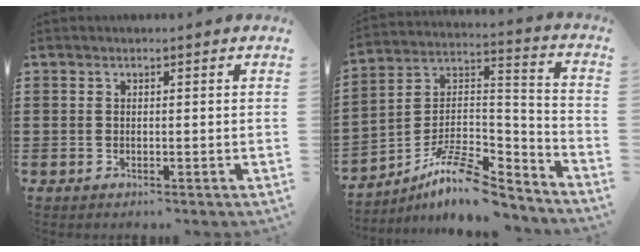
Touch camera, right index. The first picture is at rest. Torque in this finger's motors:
{"motor_torque": [0.49, -0.64, 0.66, 0.06]}